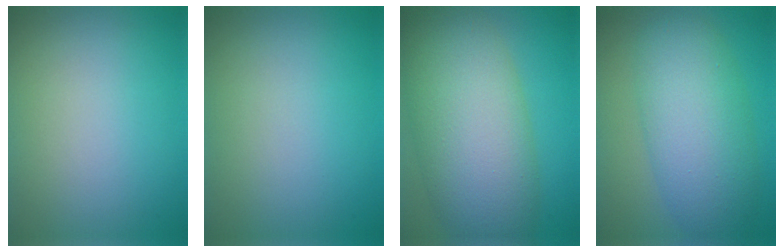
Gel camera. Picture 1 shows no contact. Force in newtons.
{"total": 0.0}
{"total": 11.4, "press": 11.4, "slide": 0.6}
{"total": 7.9, "press": 7.9, "slide": 0.4}